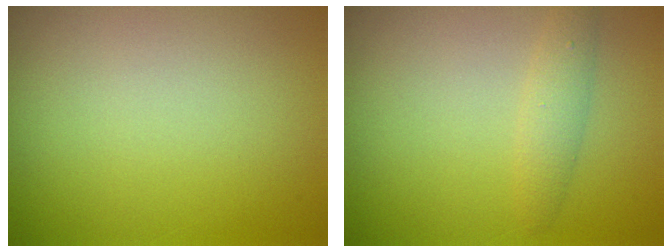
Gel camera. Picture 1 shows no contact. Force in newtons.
{"total": 1.7, "press": 1.7, "slide": 0.1}